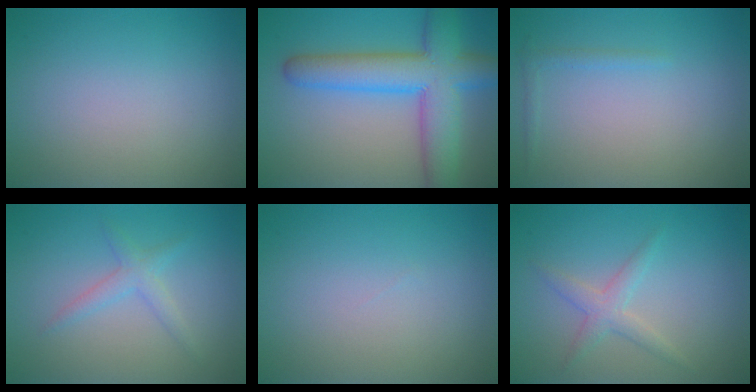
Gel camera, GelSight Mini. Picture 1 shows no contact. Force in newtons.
{"total": 8.4, "press": 8.4, "slide": 0.4}
{"total": 0.8, "press": 0.8, "slide": 0.1}
{"total": 1.8, "press": 1.8, "slide": 0.1}
{"total": 0.0}
{"total": 2.1, "press": 2.1, "slide": 0.0}